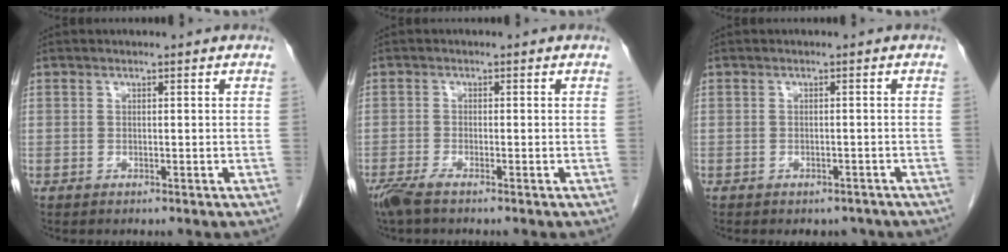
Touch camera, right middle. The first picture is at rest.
{"total": 3.2, "force": [-2.4, 0.4, 2.0], "torque": [-0.043, -0.008, -0.049]}
{"total": 3.1, "force": [-2.6, 1.5, 0.6], "torque": [-0.002, 0.003, -0.033]}